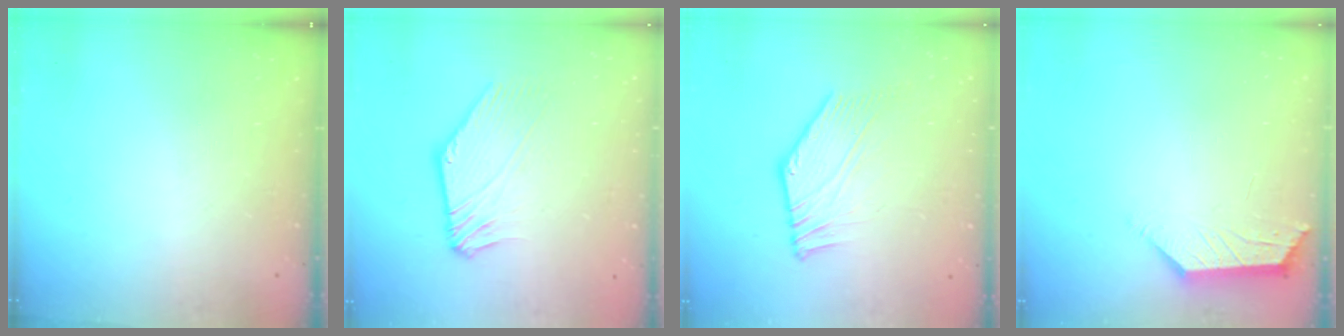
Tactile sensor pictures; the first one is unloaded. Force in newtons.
{"total": 2.8, "press": 2.8, "slide": 0.3}
{"total": 3.0, "press": 2.8, "slide": 1.0}
{"total": 1.9, "press": 1.9, "slide": 0.4}